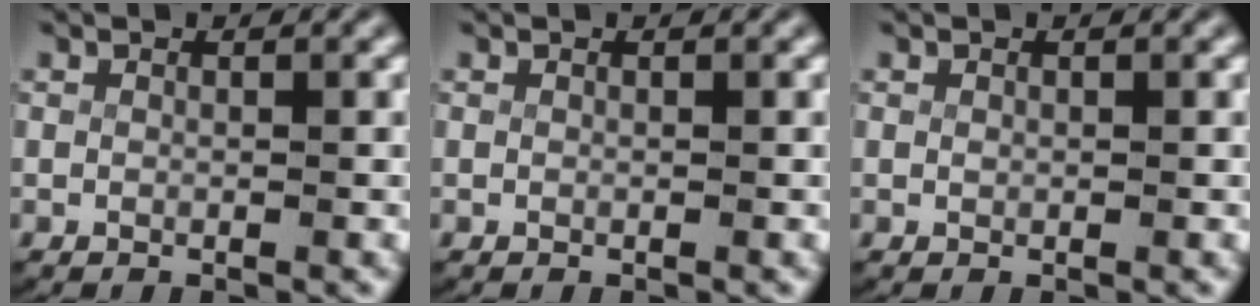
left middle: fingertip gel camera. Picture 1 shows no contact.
{"total": 0.0}
{"total": 0.0}